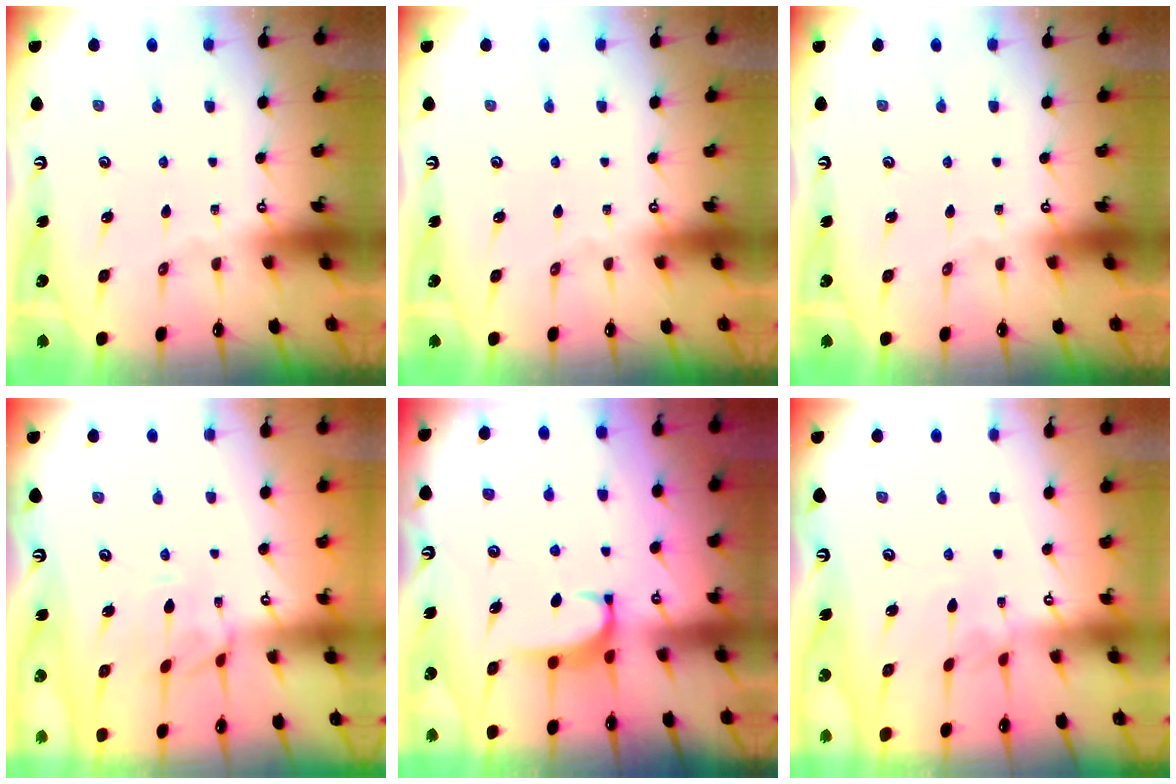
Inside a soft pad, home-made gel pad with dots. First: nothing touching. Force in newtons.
{"total": 0.0}
{"total": 0.0}
{"total": 1.4, "press": 1.3, "slide": 0.6}
{"total": 1.7, "press": 1.6, "slide": 0.5}
{"total": 3.8, "press": 3.8, "slide": 0.2}